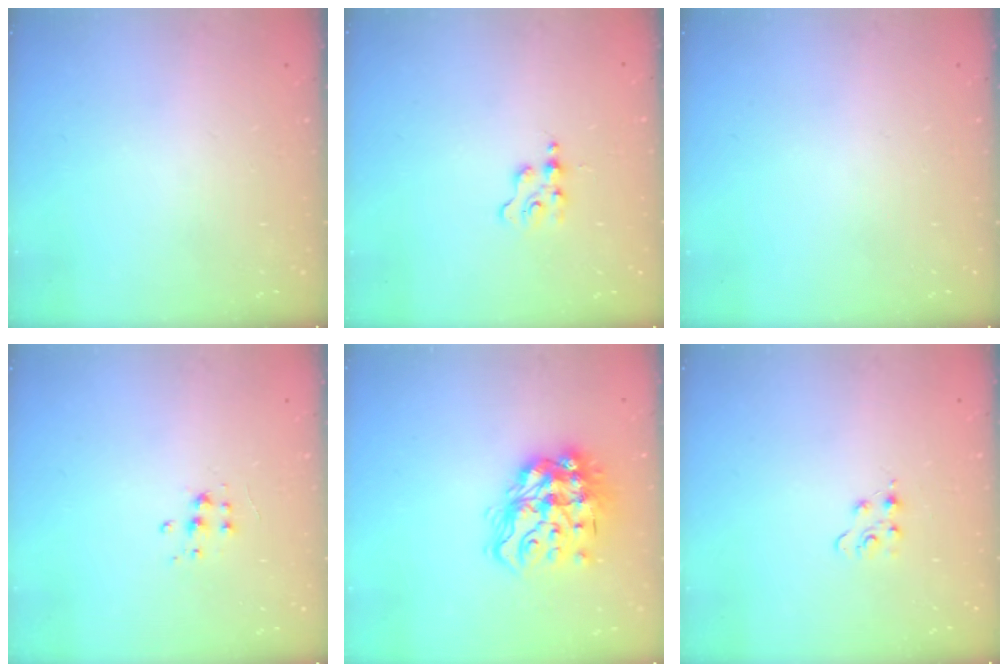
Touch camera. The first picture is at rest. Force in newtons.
{"total": 1.3, "press": 1.3, "slide": 0.2}
{"total": 0.0}
{"total": 4.6, "press": 4.6, "slide": 0.5}
{"total": 16.7, "press": 16.6, "slide": 1.6}
{"total": 4.1, "press": 4.1, "slide": 0.5}